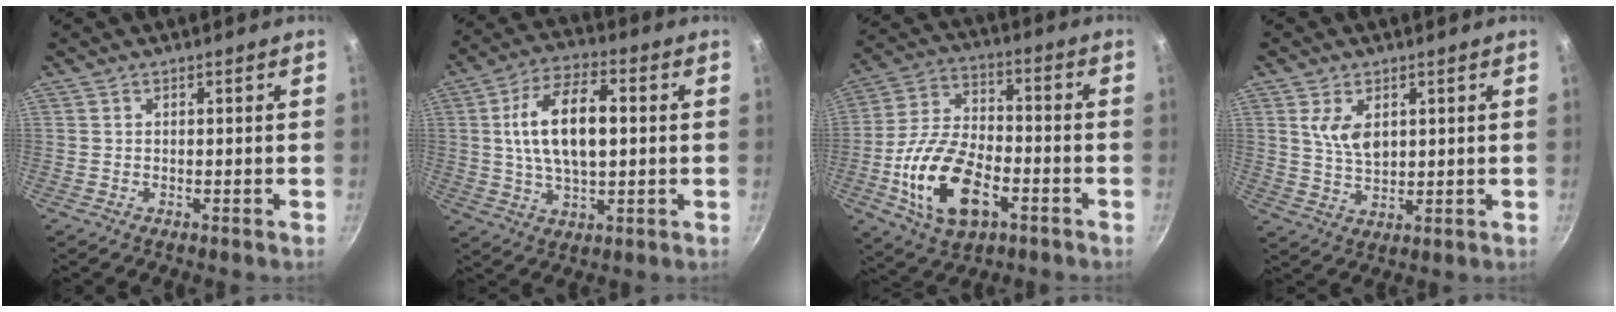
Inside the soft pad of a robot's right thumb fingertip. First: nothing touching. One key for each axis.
{"total": 14.6, "fx": 1.7, "fy": 7.2, "fz": 12.6, "tx": -0.222, "ty": 0.012, "tz": 0.027}
{"total": 17.6, "fx": -6.0, "fy": 9.7, "fz": 13.4, "tx": -0.242, "ty": 0.026, "tz": -0.107}
{"total": 5.8, "fx": 2.1, "fy": 3.3, "fz": 4.3, "tx": -0.071, "ty": -0.014, "tz": 0.048}